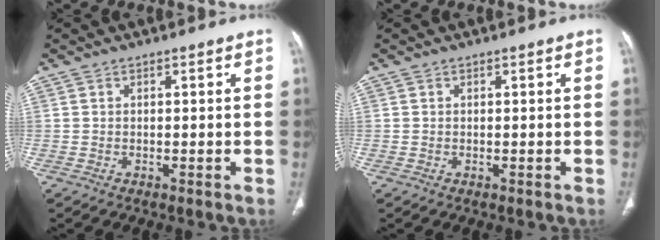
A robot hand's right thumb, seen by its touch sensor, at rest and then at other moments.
{"total": 0.0}